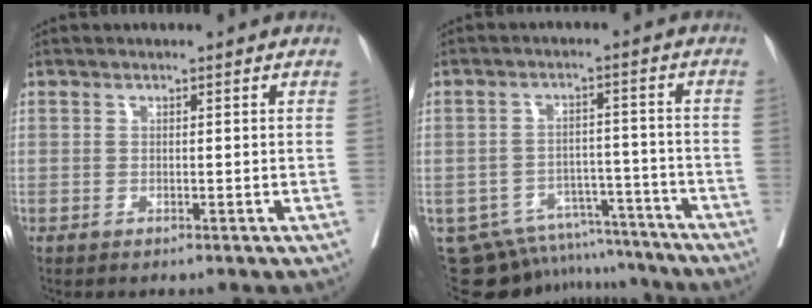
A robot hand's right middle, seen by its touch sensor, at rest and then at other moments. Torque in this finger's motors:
{"motor_torque": [-0.15, -0.12, -0.04, 0.00]}